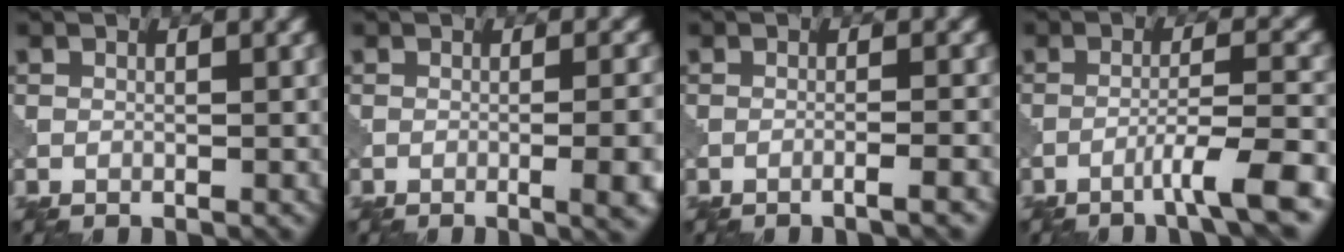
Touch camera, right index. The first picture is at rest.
{"total": 6.7, "force": [-1.4, 2.7, 5.9], "torque": [-0.041, 0.012, -0.012]}
{"total": 2.1, "force": [-1.1, 0.4, 1.8], "torque": [-0.015, 0.007, -0.032]}
{"total": 5.6, "force": [-3.3, 0.4, 4.5], "torque": [-0.063, 0.012, -0.063]}